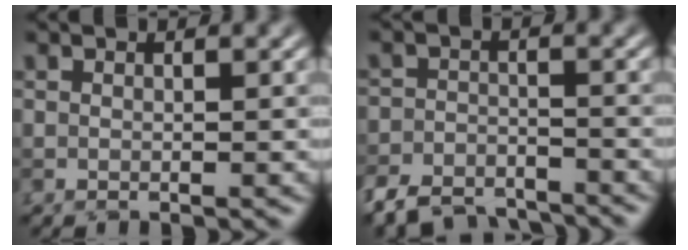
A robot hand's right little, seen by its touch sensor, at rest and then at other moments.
{"total": 5.5, "force": [-5.0, 2.0, 0.9], "torque": [-0.014, -0.007, -0.097]}